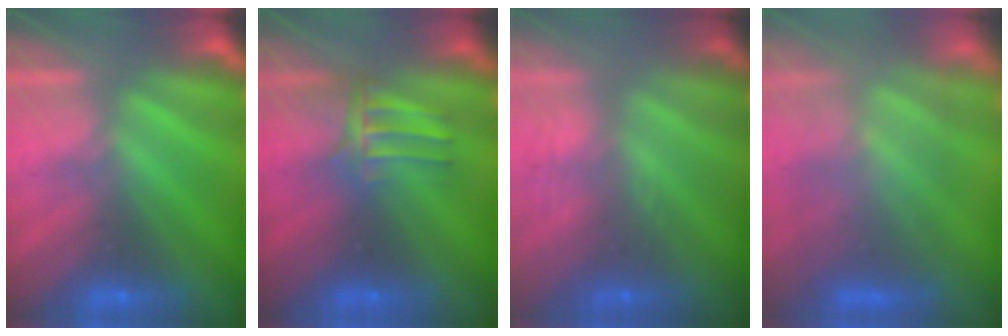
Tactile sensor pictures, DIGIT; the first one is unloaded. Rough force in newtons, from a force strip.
{"total": 3.8}
{"total": 3.0}
{"total": 4.7}